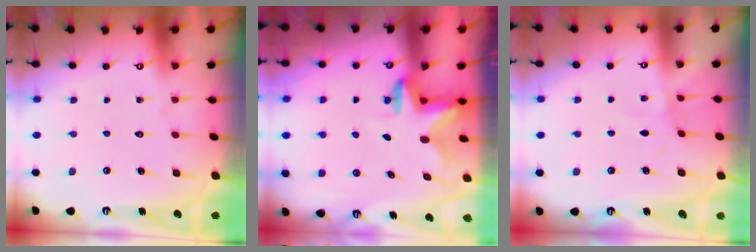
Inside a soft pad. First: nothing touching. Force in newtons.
{"total": 2.6, "press": 2.5, "slide": 0.5}
{"total": 1.6, "press": 1.6, "slide": 0.3}